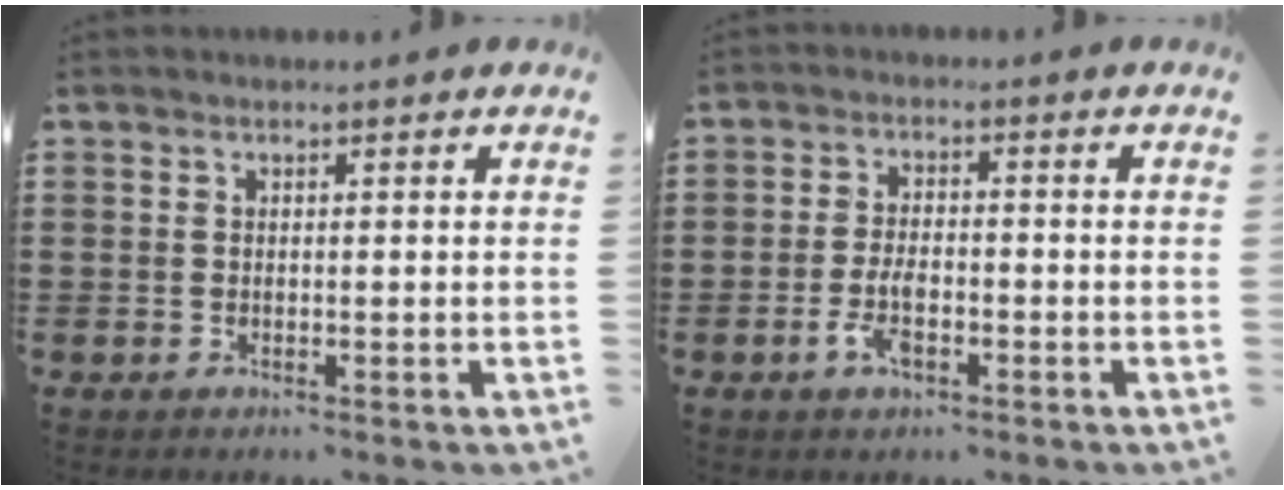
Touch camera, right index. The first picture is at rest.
{"total": 4.4, "force": [-1.7, 1.9, 3.5], "torque": [-0.084, -0.005, -0.035]}